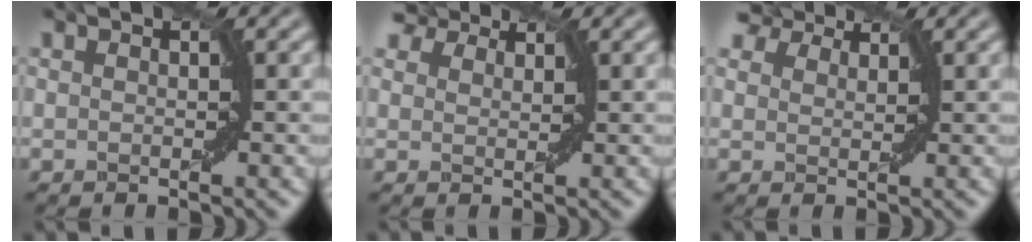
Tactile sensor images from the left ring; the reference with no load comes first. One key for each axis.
{"total": 5.4, "fx": 4.3, "fy": 2.5, "fz": 2.1, "tx": -0.058, "ty": 0.011, "tz": 0.070}
{"total": 6.2, "fx": 4.9, "fy": 2.8, "fz": 2.4, "tx": -0.067, "ty": 0.011, "tz": 0.082}